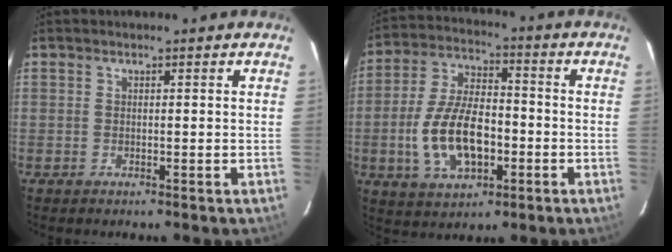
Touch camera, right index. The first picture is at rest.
{"total": 14.6, "force": [-3.7, 7.6, 11.9], "torque": [-0.246, 0.008, -0.056]}